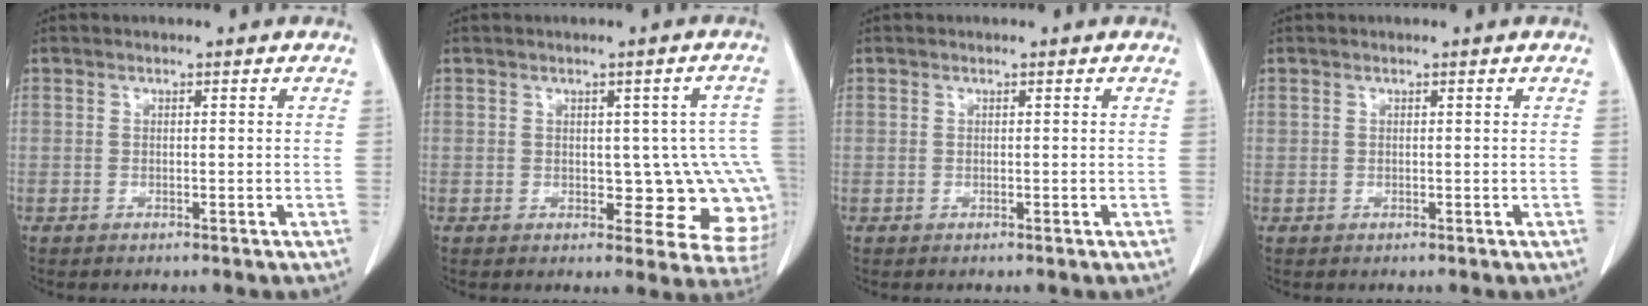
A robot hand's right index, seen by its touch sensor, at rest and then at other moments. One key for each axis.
{"total": 8.9, "fx": -1.0, "fy": 4.3, "fz": 7.7, "tx": -0.072, "ty": 0.013, "tz": -0.003}
{"total": 0.0}
{"total": 0.0}